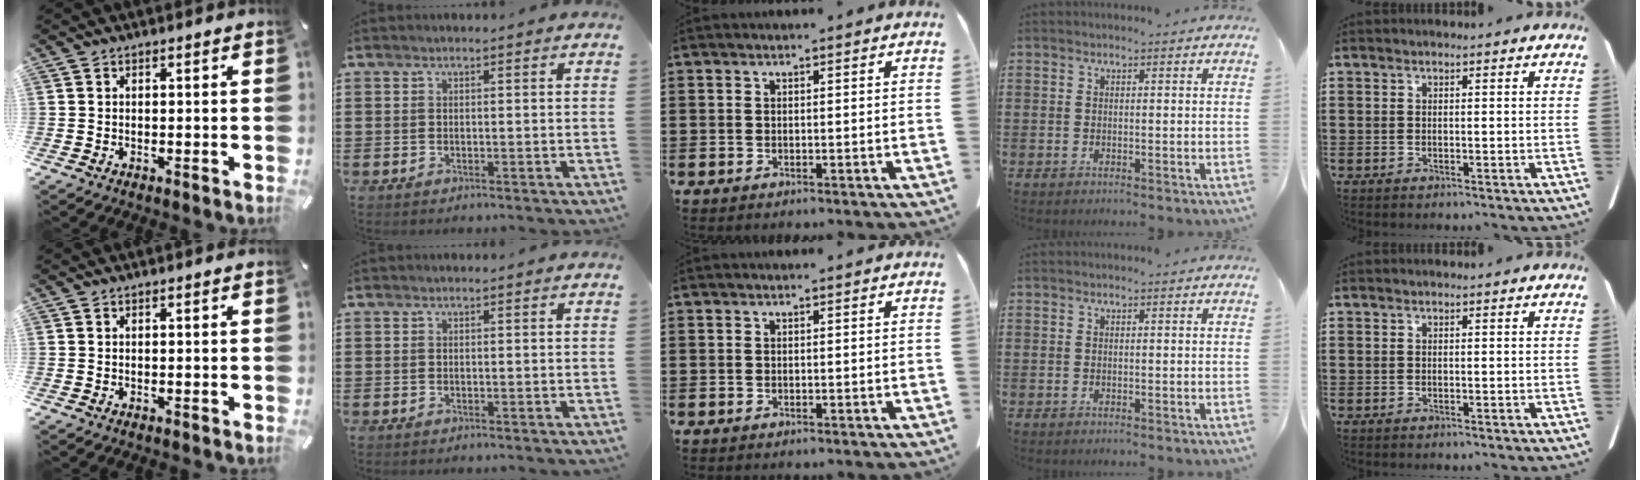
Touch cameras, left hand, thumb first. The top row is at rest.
{}